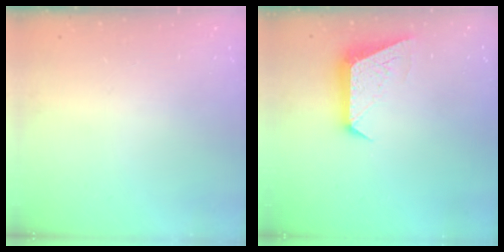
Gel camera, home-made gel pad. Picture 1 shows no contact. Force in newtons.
{"total": 9.6, "press": 9.6, "slide": 0.5}